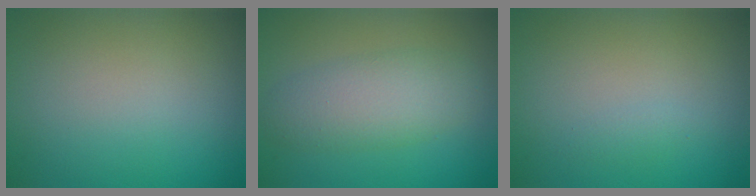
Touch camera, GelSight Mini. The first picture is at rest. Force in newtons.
{"total": 4.5, "press": 4.5, "slide": 0.1}
{"total": 0.6, "press": 0.6, "slide": 0.0}